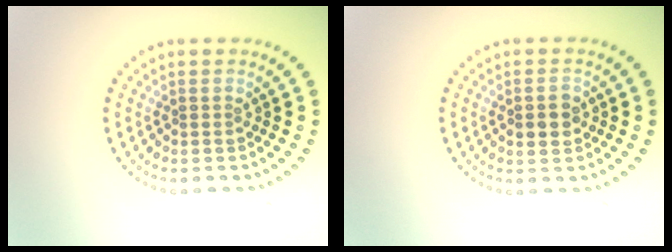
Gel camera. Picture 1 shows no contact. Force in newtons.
{"total": 2.5, "press": 2.5, "slide": 0.2}